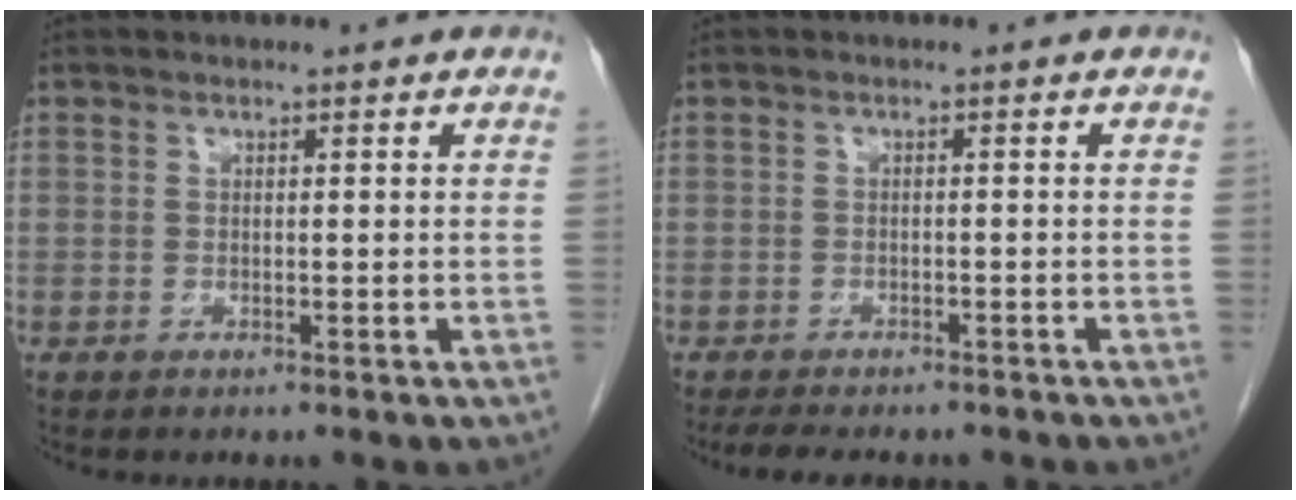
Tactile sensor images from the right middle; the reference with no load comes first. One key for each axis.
{"total": 7.8, "fx": -6.6, "fy": 2.4, "fz": 3.2, "tx": -0.049, "ty": -0.006, "tz": -0.089}